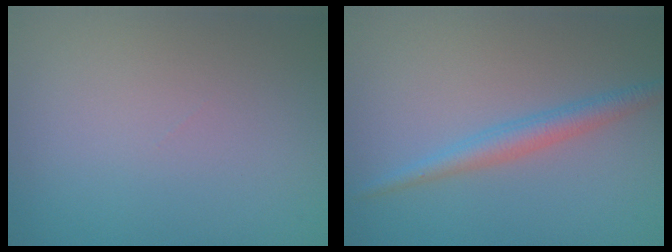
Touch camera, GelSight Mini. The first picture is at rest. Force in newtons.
{"total": 2.4, "press": 2.4, "slide": 0.1}